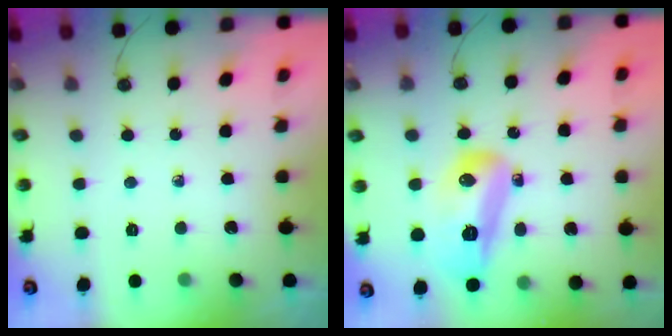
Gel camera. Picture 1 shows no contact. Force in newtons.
{"total": 13.4, "press": 13.4, "slide": 1.2}